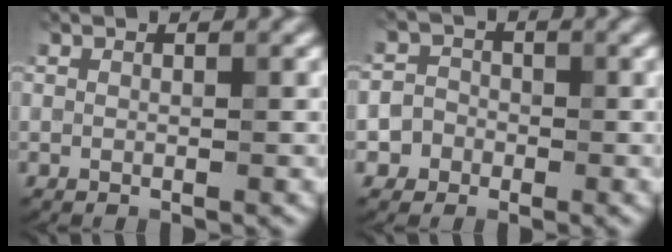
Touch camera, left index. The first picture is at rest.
{"total": 2.9, "force": [-1.2, 2.6, 0.4], "torque": [0.024, 0.003, -0.029]}